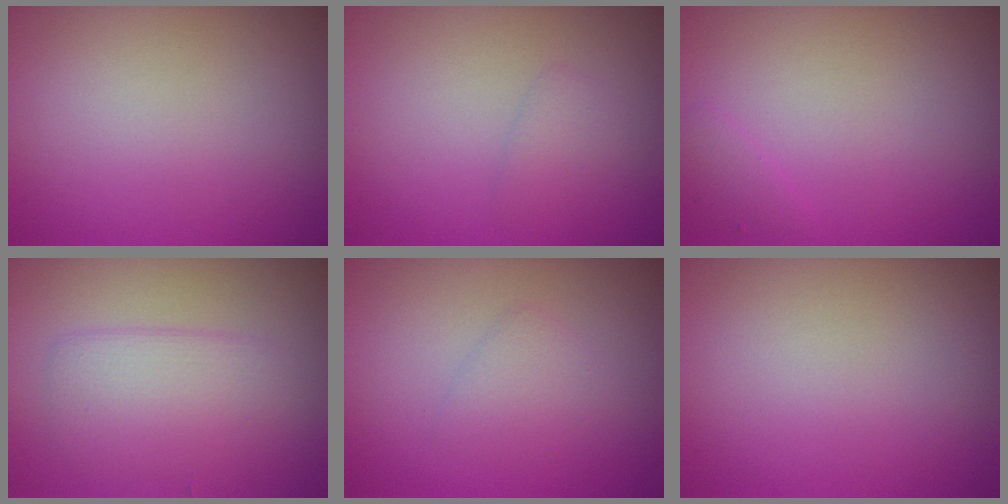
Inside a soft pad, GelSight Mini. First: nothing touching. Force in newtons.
{"total": 1.0, "press": 1.0, "slide": 0.1}
{"total": 0.8, "press": 0.8, "slide": 0.1}
{"total": 2.3, "press": 2.3, "slide": 0.1}
{"total": 1.4, "press": 1.4, "slide": 0.0}
{"total": 0.0}